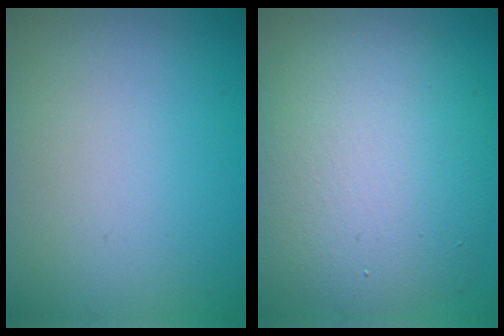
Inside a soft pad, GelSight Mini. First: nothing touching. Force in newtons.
{"total": 9.8, "press": 9.8, "slide": 0.9}